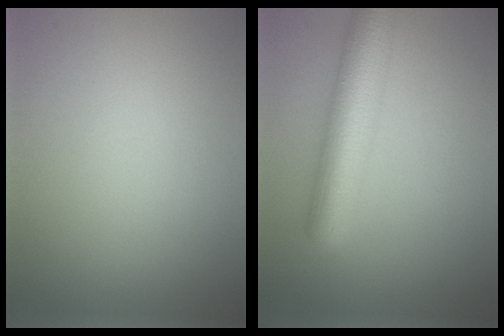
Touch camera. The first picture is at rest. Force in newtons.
{"total": 7.0, "press": 7.0, "slide": 0.2}